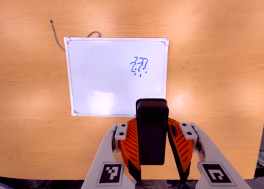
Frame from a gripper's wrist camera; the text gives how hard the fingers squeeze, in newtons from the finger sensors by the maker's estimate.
{"total": 5.5, "left": 4.1, "right": 6.8}